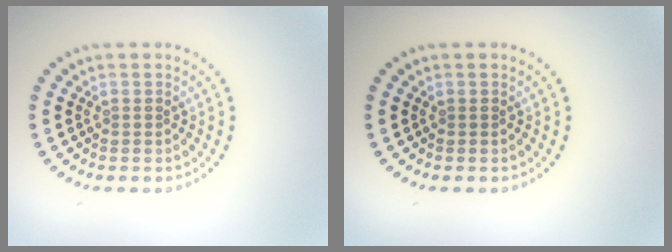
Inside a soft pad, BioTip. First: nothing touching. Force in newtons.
{"total": 0.0}